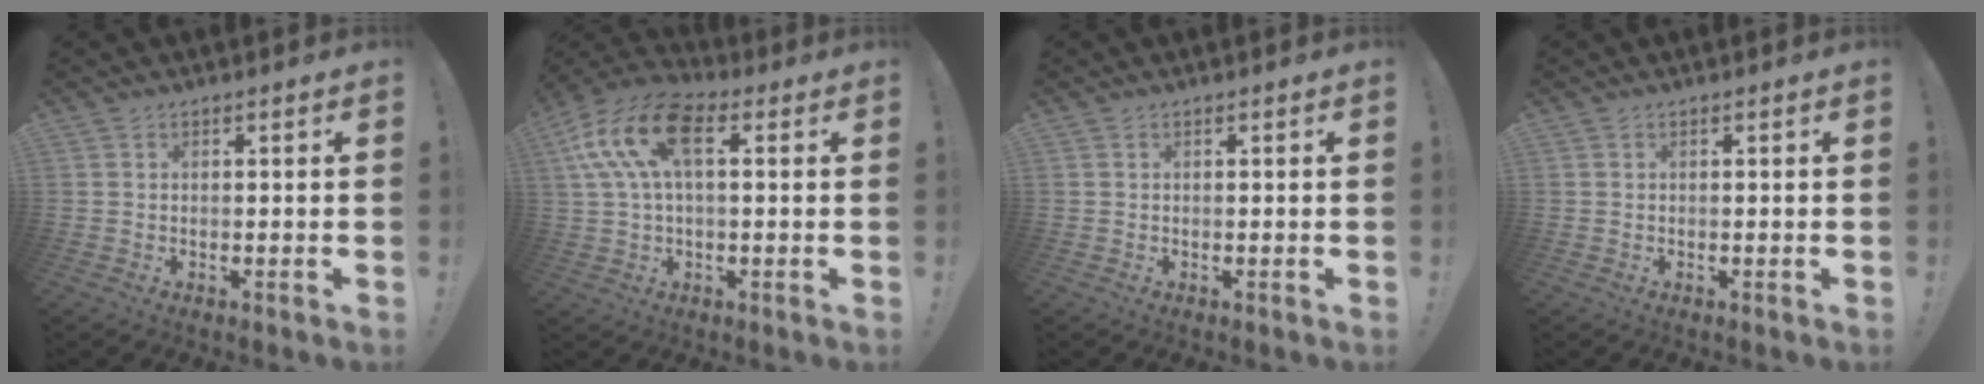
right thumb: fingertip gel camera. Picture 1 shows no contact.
{"total": 15.7, "force": [4.5, 8.7, 12.2], "torque": [-0.241, 0.008, 0.082]}
{"total": 0.0}
{"total": 0.0}